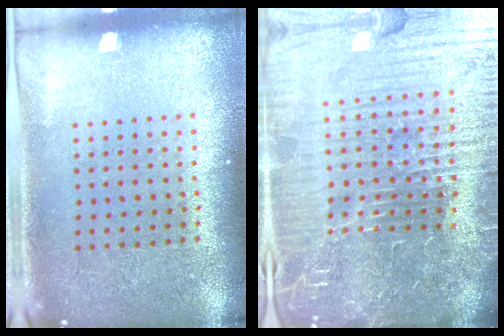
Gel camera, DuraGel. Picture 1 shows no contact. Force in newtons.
{"total": 7.6, "press": 6.7, "slide": 3.5}